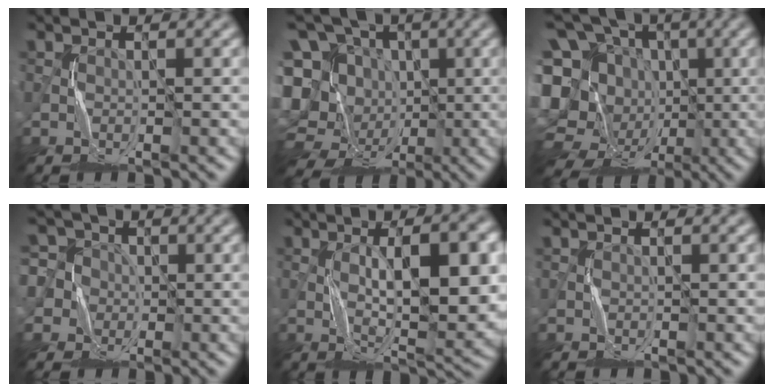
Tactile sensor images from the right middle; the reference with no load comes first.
{"total": 15.3, "force": [-3.8, 13.5, 6.1], "torque": [-0.150, 0.006, -0.064]}
{"total": 15.2, "force": [-2.3, 13.1, 7.3], "torque": [-0.172, 0.007, -0.029]}
{"total": 7.0, "force": [0.5, 6.9, 1.4], "torque": [-0.038, 0.040, -0.024]}
{"total": 9.6, "force": [0.8, 3.2, 9.0], "torque": [-0.136, -0.003, 0.021]}
{"total": 0.5, "force": [0.3, -0.4, -0.3], "torque": [0.006, -0.001, 0.007]}